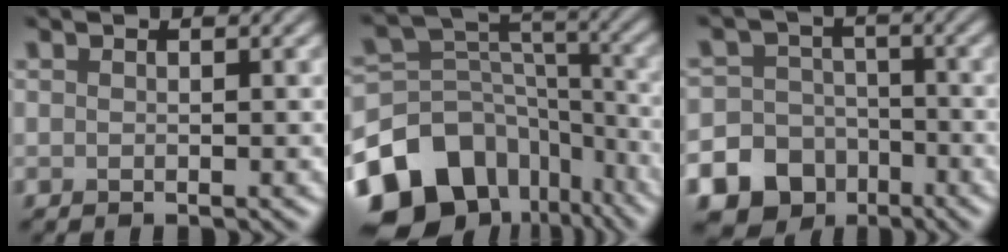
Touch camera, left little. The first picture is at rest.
{"total": 15.1, "force": [-9.5, 9.8, 6.2], "torque": [-0.152, -0.002, -0.147]}
{"total": 18.0, "force": [-9.4, 15.1, 3.1], "torque": [-0.091, -0.070, -0.170]}